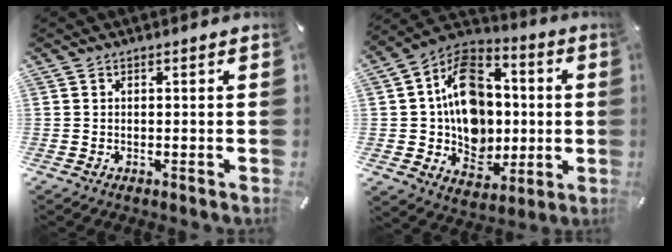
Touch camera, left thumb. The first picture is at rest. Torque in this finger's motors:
{"motor_torque": [0.30, 1.76, 1.33, 0.61, 0.27]}